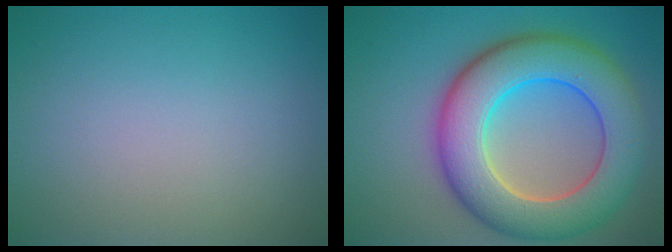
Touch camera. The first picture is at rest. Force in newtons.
{"total": 10.6, "press": 10.6, "slide": 0.5}